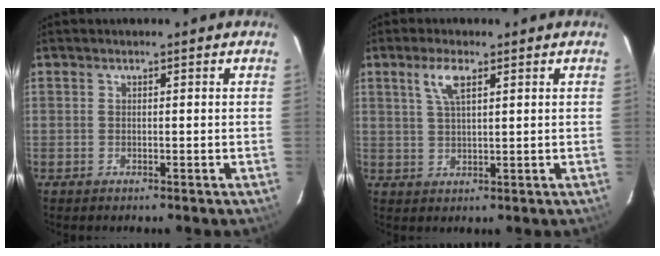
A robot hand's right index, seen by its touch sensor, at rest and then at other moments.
{"total": 4.5, "force": [2.3, 1.3, 3.6], "torque": [-0.071, 0.005, 0.045]}